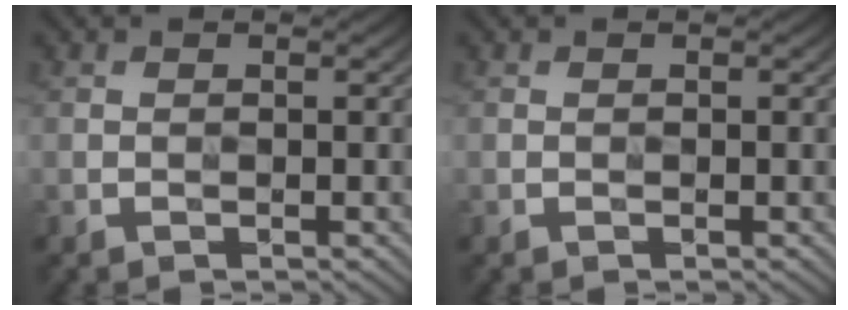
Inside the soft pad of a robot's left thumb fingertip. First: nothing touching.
{"total": 0.0}